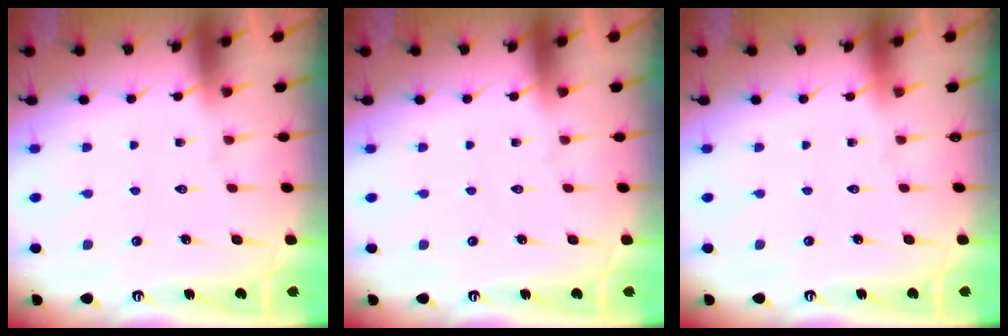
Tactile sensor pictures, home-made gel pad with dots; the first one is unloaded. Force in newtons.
{"total": 0.0}
{"total": 0.0}